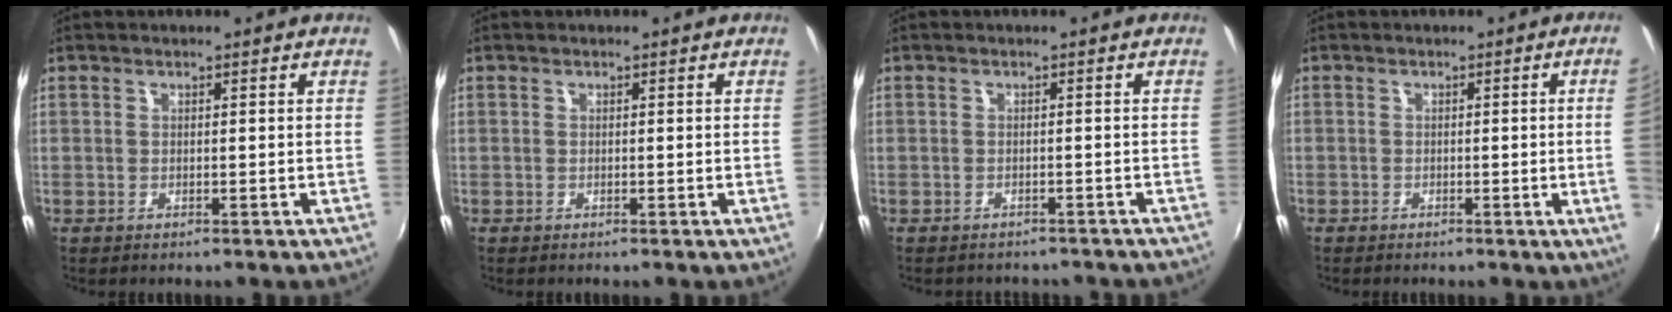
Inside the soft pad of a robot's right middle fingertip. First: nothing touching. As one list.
[{"total": 0.0}, {"total": 6.7, "force": [-5.8, 2.3, 2.2], "torque": [-0.048, -0.017, -0.070]}, {"total": 3.9, "force": [-0.2, -1.7, 3.5], "torque": [-0.057, -0.010, 0.003]}]